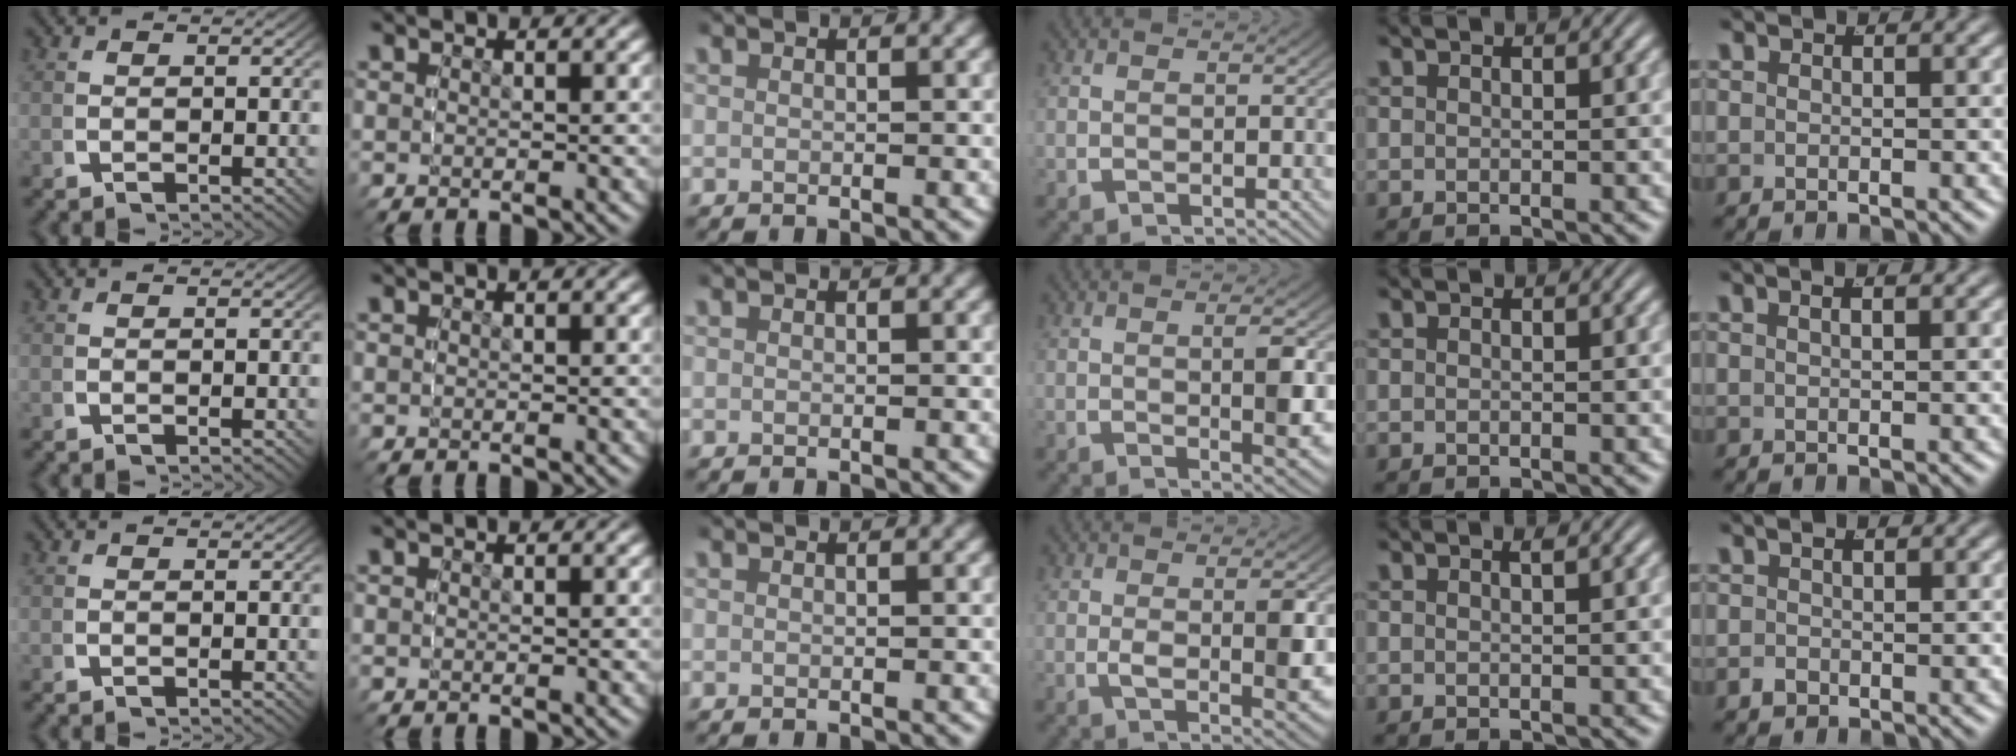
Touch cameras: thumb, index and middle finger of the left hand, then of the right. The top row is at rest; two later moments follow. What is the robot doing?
{"motion": "grasp_and_lifting", "object": "sponge"}